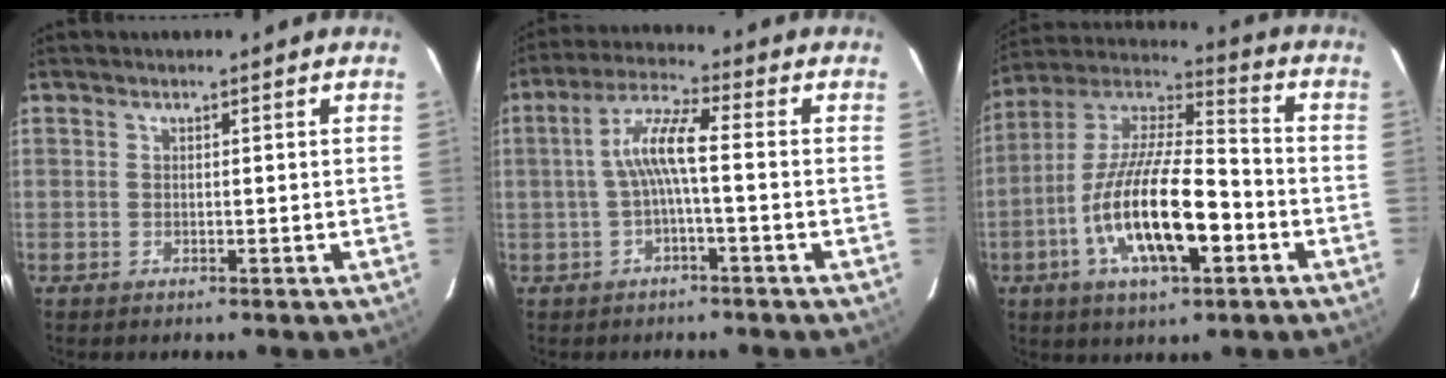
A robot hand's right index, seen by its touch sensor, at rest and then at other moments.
{"total": 6.7, "force": [-1.0, 0.7, 6.5], "torque": [-0.143, 0.016, -0.018]}
{"total": 19.0, "force": [-6.3, 6.2, 16.8], "torque": [-0.324, -0.008, -0.118]}